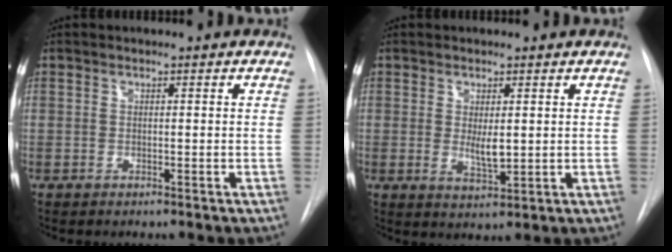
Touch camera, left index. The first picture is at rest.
{"total": 3.2, "force": [0.6, 1.1, 3.0], "torque": [-0.054, -0.010, 0.016]}